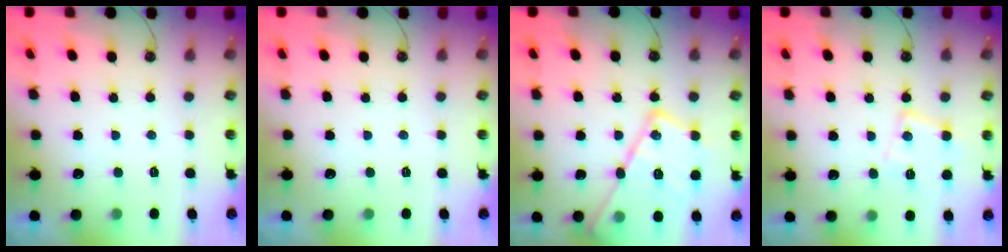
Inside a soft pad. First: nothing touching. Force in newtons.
{"total": 0.0}
{"total": 22.5, "press": 22.4, "slide": 2.1}
{"total": 11.6, "press": 11.6, "slide": 0.8}